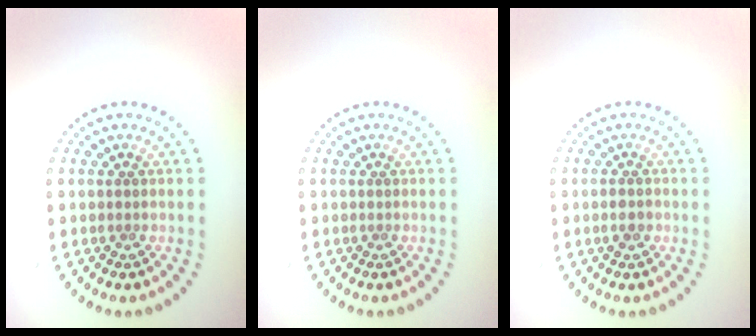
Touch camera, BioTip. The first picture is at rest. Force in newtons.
{"total": 0.0}
{"total": 1.2, "press": 1.2, "slide": 0.4}